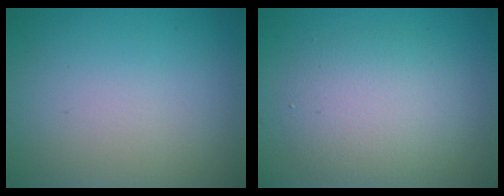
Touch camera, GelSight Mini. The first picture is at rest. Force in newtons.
{"total": 4.4, "press": 4.4, "slide": 0.2}